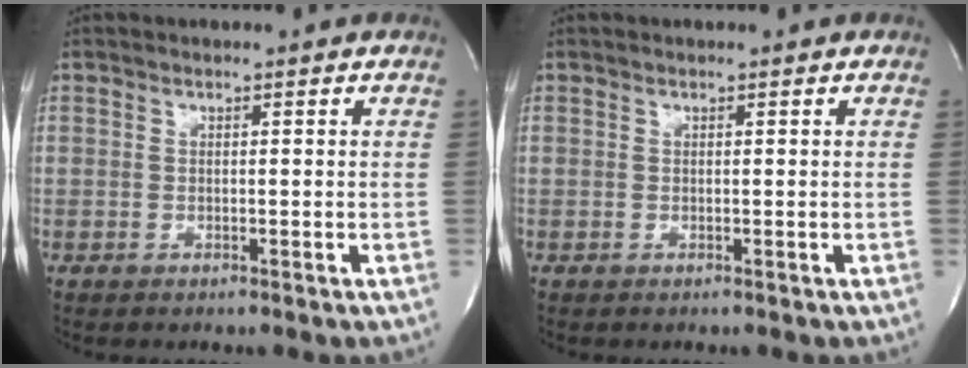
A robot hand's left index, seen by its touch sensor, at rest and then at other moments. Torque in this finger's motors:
{"motor_torque": [0.02, 0.02, 0.00, -0.07]}